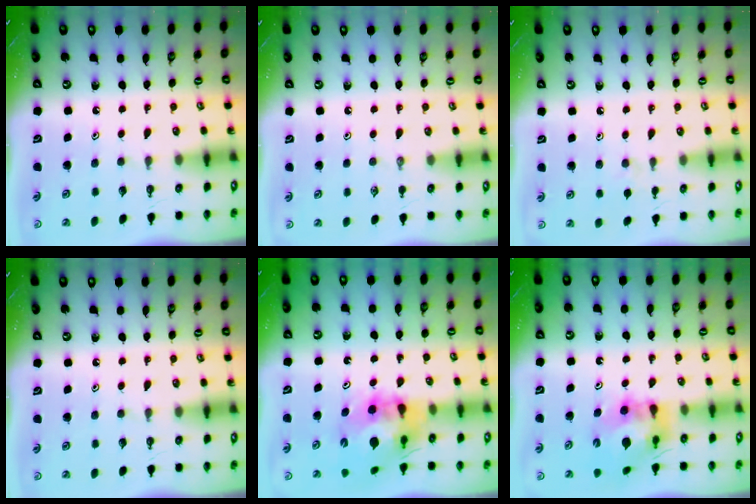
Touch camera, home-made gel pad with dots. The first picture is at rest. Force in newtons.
{"total": 0.0}
{"total": 2.2, "press": 2.1, "slide": 0.4}
{"total": 0.0}
{"total": 13.3, "press": 13.2, "slide": 1.4}
{"total": 10.4, "press": 10.3, "slide": 1.2}